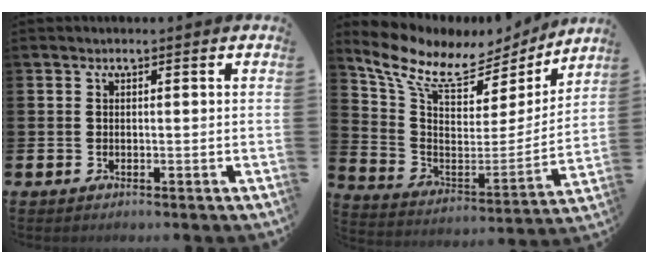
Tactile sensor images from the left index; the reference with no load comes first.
{"total": 10.3, "force": [8.5, 4.2, 4.0], "torque": [-0.120, -0.058, 0.145]}